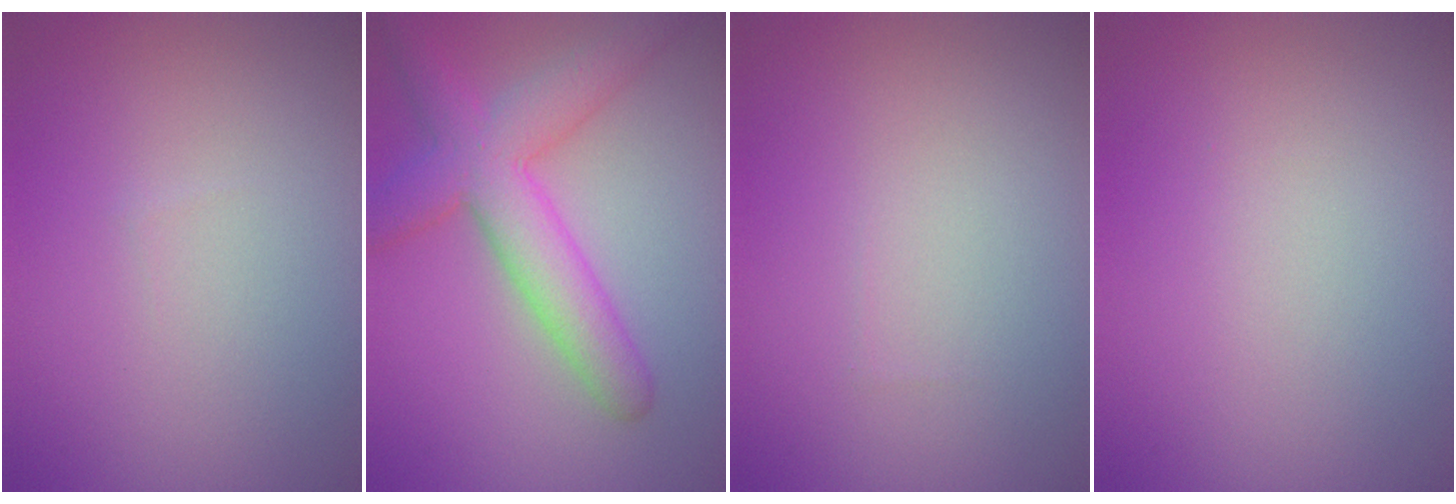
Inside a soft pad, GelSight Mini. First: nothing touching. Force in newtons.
{"total": 6.3, "press": 6.3, "slide": 0.2}
{"total": 0.0}
{"total": 0.0}